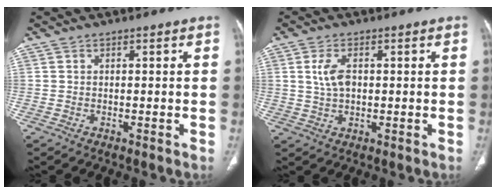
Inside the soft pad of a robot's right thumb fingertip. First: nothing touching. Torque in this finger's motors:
{"motor_torque": [-0.44, 0.02, 0.85, 0.14, 0.05]}